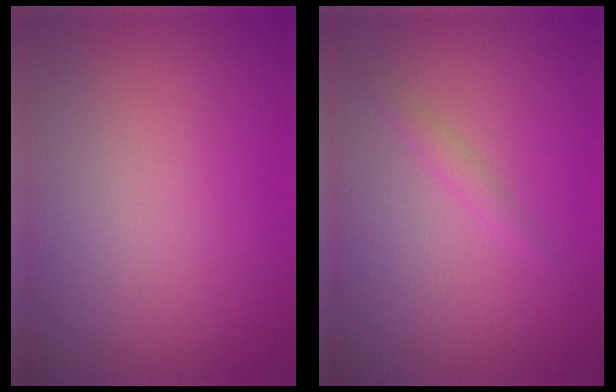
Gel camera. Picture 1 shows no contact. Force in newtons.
{"total": 1.0, "press": 1.0, "slide": 0.1}